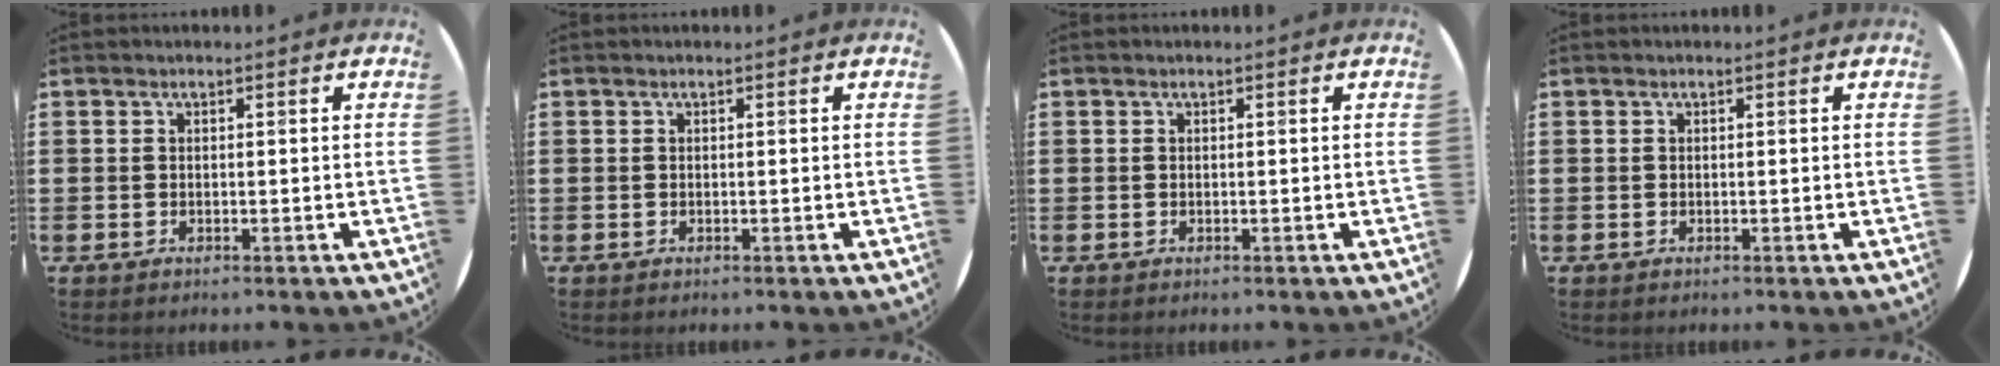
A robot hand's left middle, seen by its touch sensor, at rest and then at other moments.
{"total": 0.0}
{"total": 0.0}
{"total": 0.0}